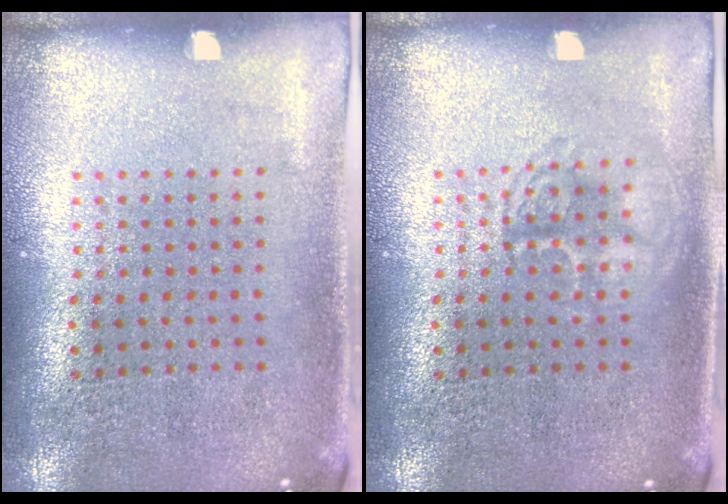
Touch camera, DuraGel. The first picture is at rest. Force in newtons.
{"total": 1.9, "press": 1.9, "slide": 0.3}